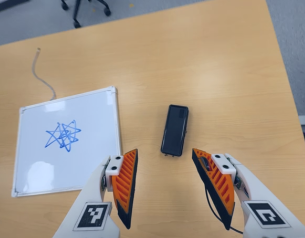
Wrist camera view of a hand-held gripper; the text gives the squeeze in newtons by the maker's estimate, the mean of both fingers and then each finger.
{"total": 0.0}